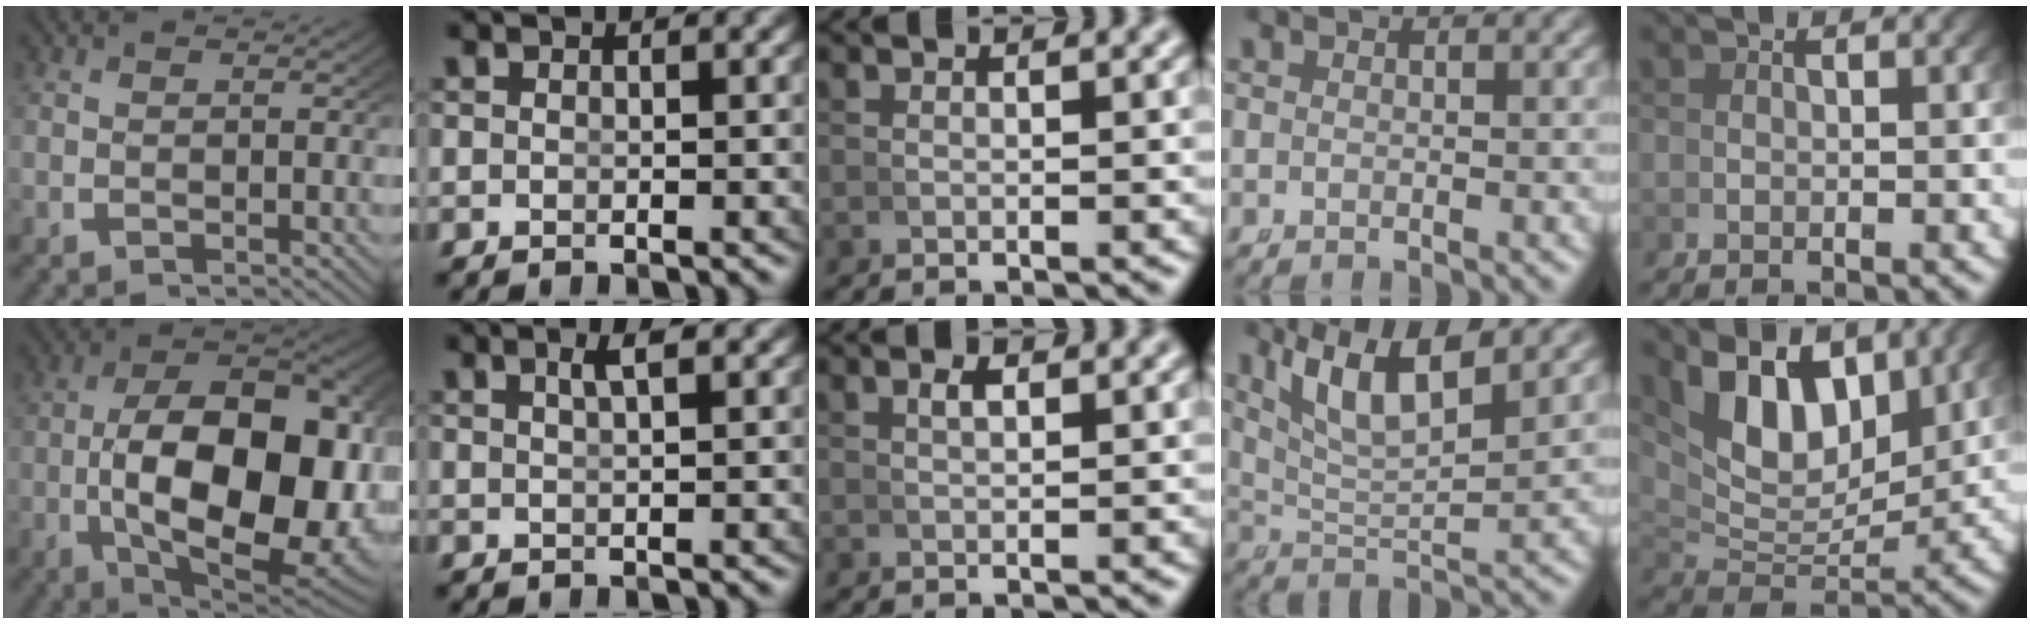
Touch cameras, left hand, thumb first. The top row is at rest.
{"thumb": {"total": 20.9, "force": [-2.3, 12.3, 16.8], "torque": [-0.300, -0.077, 0.001]}, "index": {"total": 1.5, "force": [0.8, -0.4, 1.2], "torque": [-0.018, 0.006, 0.016]}, "middle": {"total": 1.1, "force": [0.6, 0.4, 0.9], "torque": [-0.013, 0.002, 0.011]}, "ring": {"total": 7.2, "force": [3.5, 3.6, 5.1], "torque": [-0.097, 0.000, 0.064]}, "little": {"total": 10.6, "force": [3.7, 6.8, 7.3], "torque": [-0.141, -0.014, 0.070]}}